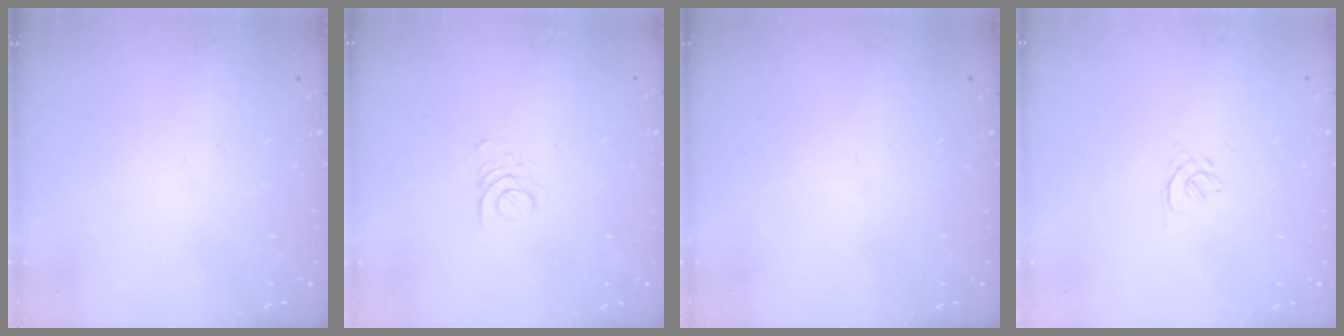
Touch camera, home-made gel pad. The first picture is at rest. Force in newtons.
{"total": 1.6, "press": 1.6, "slide": 0.1}
{"total": 0.0}
{"total": 1.6, "press": 1.5, "slide": 0.6}